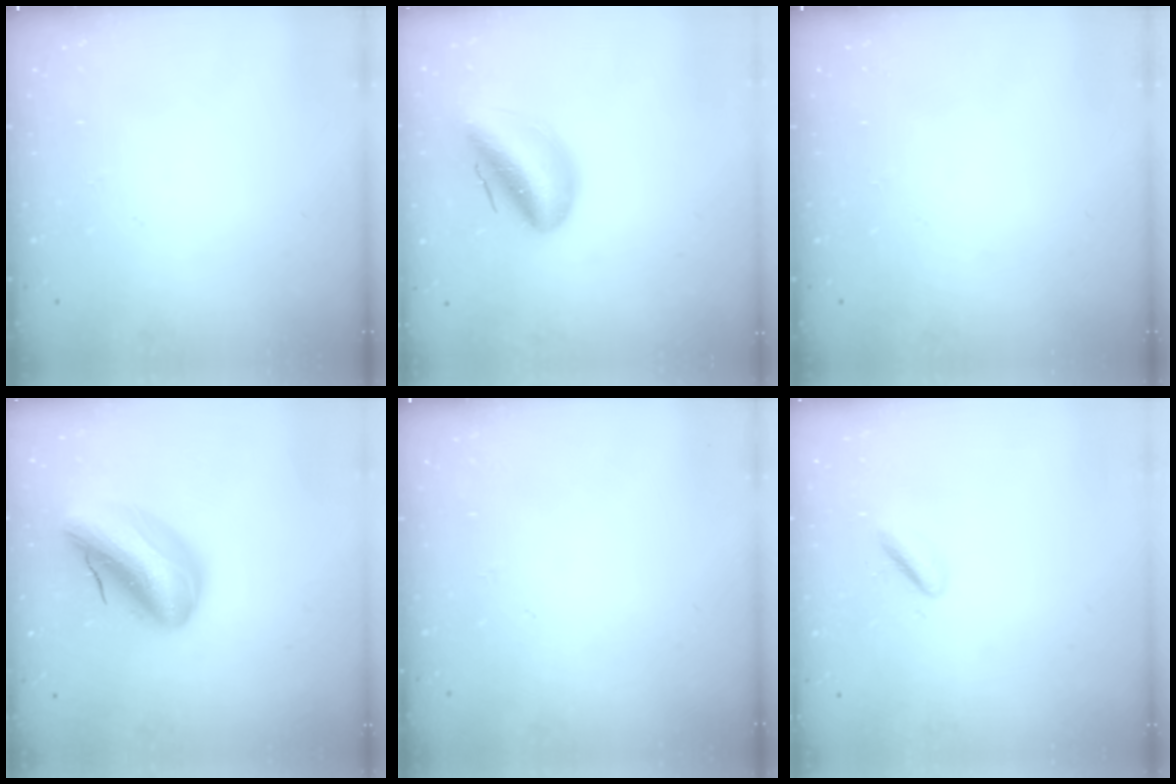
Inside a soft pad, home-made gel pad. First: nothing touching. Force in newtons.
{"total": 13.4, "press": 12.9, "slide": 3.6}
{"total": 0.0}
{"total": 17.5, "press": 17.0, "slide": 4.3}
{"total": 0.0}
{"total": 2.1, "press": 1.9, "slide": 0.9}